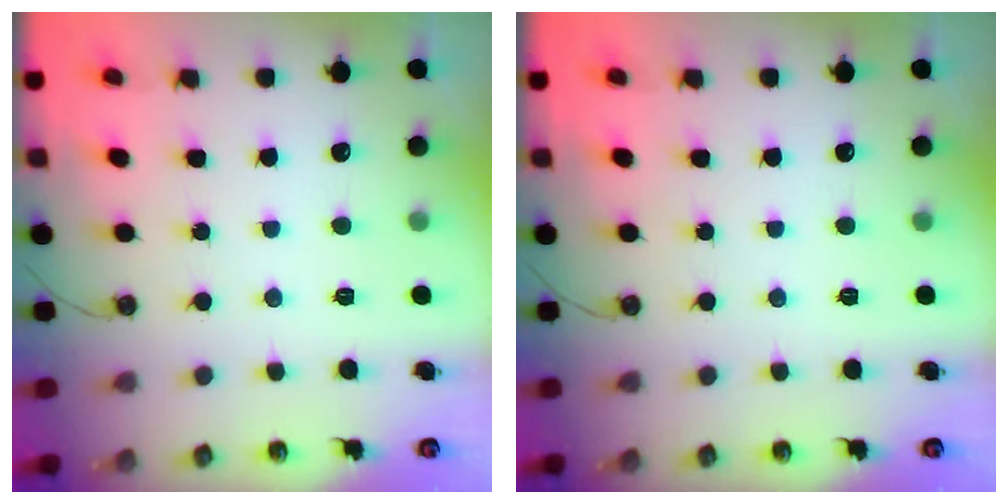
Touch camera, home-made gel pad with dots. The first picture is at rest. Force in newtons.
{"total": 0.0}